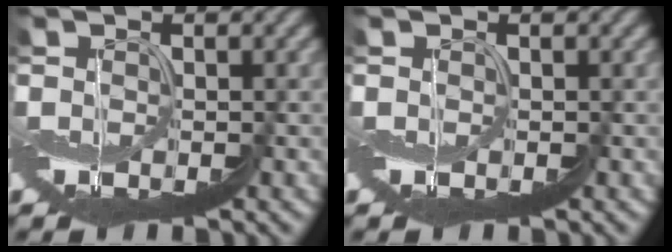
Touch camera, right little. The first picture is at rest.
{"total": 0.0}